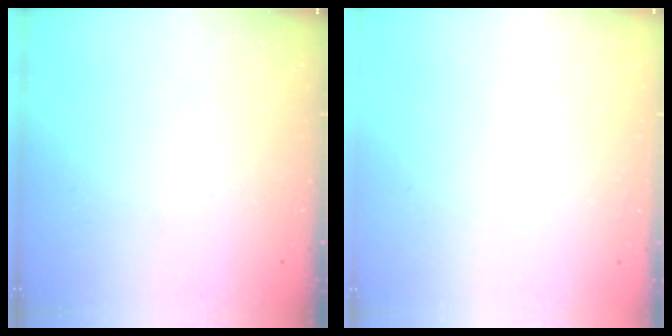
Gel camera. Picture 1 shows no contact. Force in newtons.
{"total": 2.6, "press": 2.6, "slide": 0.2}